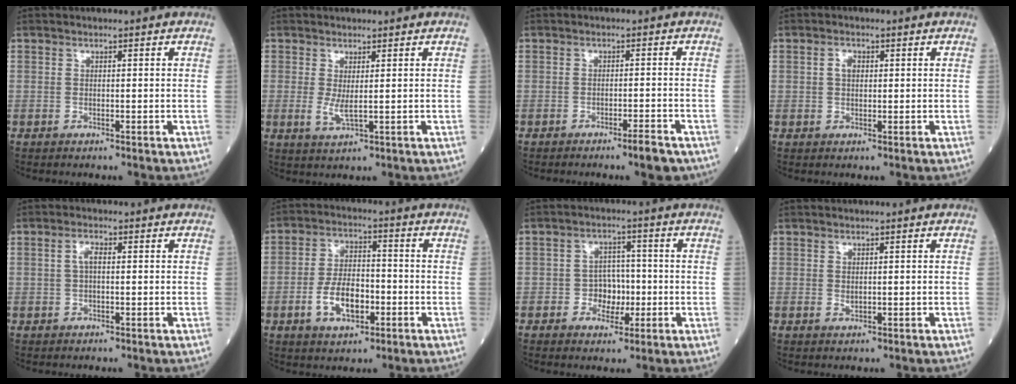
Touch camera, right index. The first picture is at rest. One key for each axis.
{"total": 2.7, "fx": 0.2, "fy": 0.5, "fz": 2.6, "tx": -0.051, "ty": -0.007, "tz": 0.009}
{"total": 3.5, "fx": -2.5, "fy": 0.2, "fz": 2.5, "tx": -0.030, "ty": -0.002, "tz": -0.033}
{"total": 1.8, "fx": 0.4, "fy": 1.2, "fz": 1.3, "tx": -0.025, "ty": 0.004, "tz": 0.007}
{"total": 2.0, "fx": 0.3, "fy": 0.8, "fz": 1.8, "tx": -0.039, "ty": 0.007, "tz": 0.006}
{"total": 8.1, "fx": -2.7, "fy": 3.9, "fz": 6.5, "tx": -0.129, "ty": 0.007, "tz": -0.048}
{"total": 4.5, "fx": -1.1, "fy": 3.4, "fz": 2.6, "tx": -0.036, "ty": 0.010, "tz": -0.017}
{"total": 0.7, "fx": 0.2, "fy": 0.4, "fz": 0.5, "tx": -0.006, "ty": -0.002, "tz": 0.005}